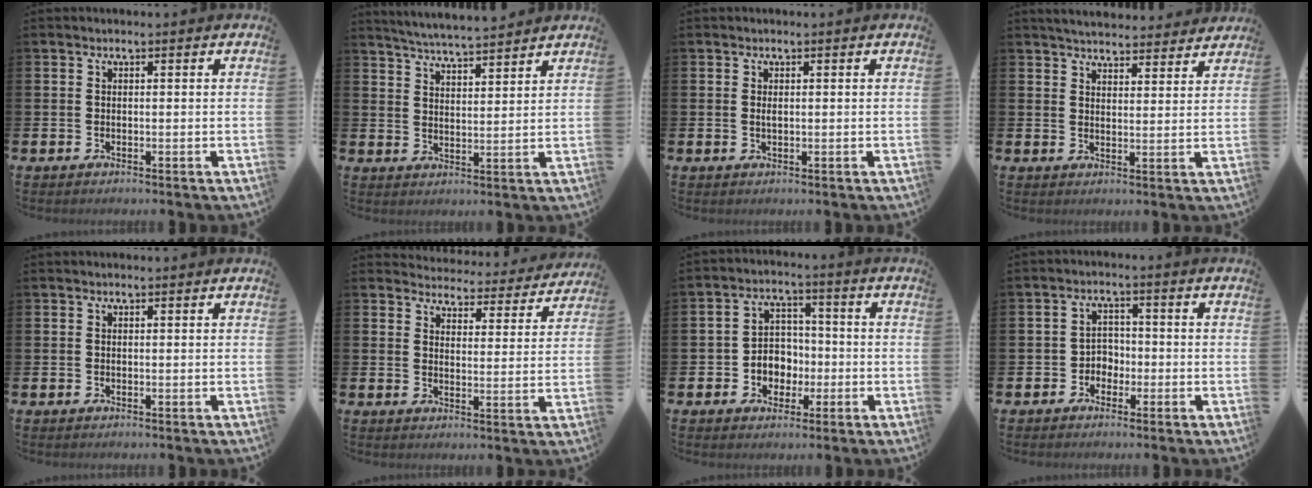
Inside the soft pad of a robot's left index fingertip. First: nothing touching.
{"total": 5.1, "force": [5.1, -0.1, 0.6], "torque": [-0.033, -0.027, 0.092]}
{"total": 0.6, "force": [0.2, 0.2, 0.6], "torque": [-0.009, 0.000, 0.003]}
{"total": 4.2, "force": [4.1, 0.5, 0.3], "torque": [-0.019, -0.025, 0.073]}
{"total": 0.0}
{"total": 3.9, "force": [3.8, 0.9, 0.1], "torque": [-0.014, -0.038, 0.060]}
{"total": 4.6, "force": [-1.0, 4.3, 1.5], "torque": [-0.032, 0.005, -0.027]}
{"total": 2.8, "force": [-1.5, 2.2, 0.6], "torque": [-0.017, 0.006, -0.038]}